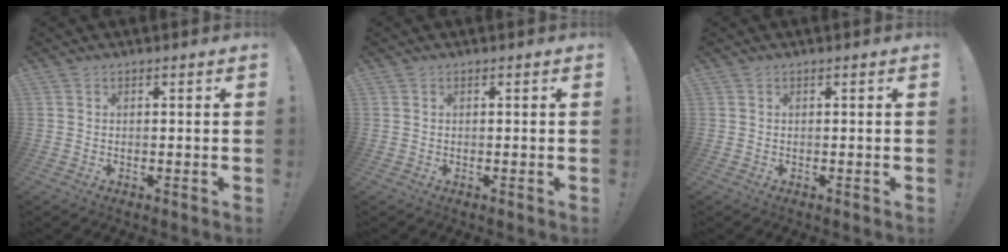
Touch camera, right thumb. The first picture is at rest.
{"total": 0.0}
{"total": 0.0}